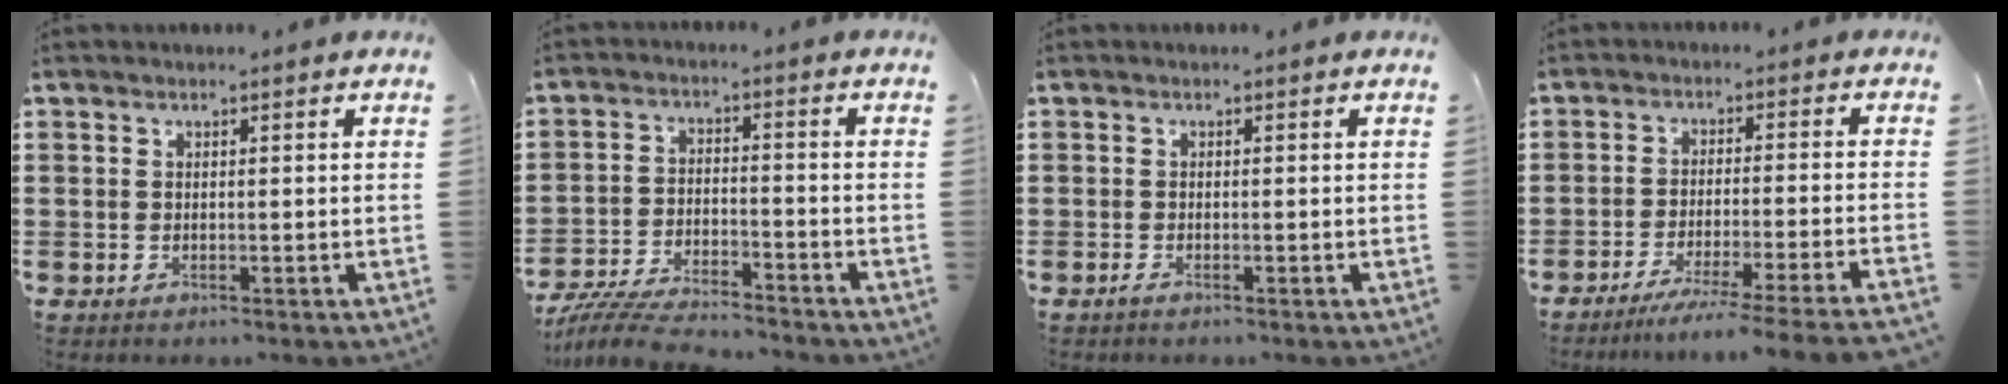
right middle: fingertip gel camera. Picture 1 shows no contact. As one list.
[{"total": 6.5, "force": [-6.2, 0.6, 2.0], "torque": [-0.046, 0.002, -0.122]}, {"total": 0.5, "force": [-0.4, 0.0, 0.4], "torque": [-0.008, -0.003, -0.007]}, {"total": 5.7, "force": [-4.8, -0.9, 2.8], "torque": [-0.040, -0.016, -0.093]}]